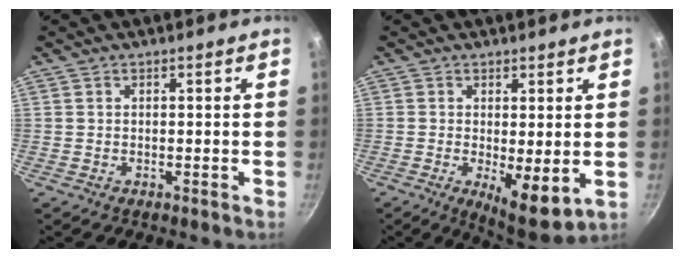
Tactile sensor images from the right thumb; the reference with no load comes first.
{"total": 7.8, "force": [-0.6, 2.7, 7.3], "torque": [-0.097, -0.023, -0.001]}